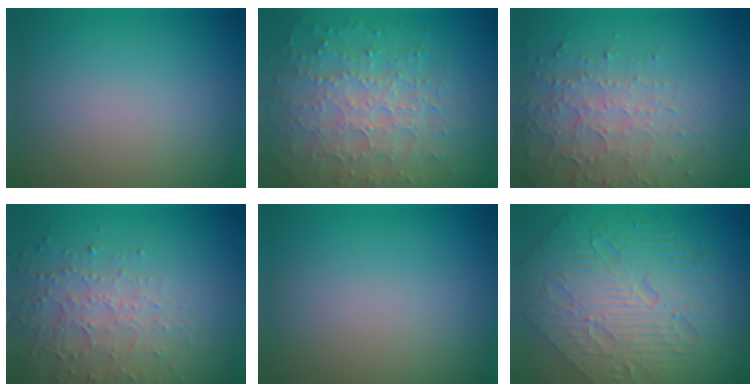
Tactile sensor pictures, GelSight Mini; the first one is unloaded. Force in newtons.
{"total": 7.3, "press": 5.3, "slide": 5.1}
{"total": 4.6, "press": 3.3, "slide": 3.2}
{"total": 4.5, "press": 3.2, "slide": 3.2}
{"total": 0.0}
{"total": 10.4, "press": 7.1, "slide": 7.6}